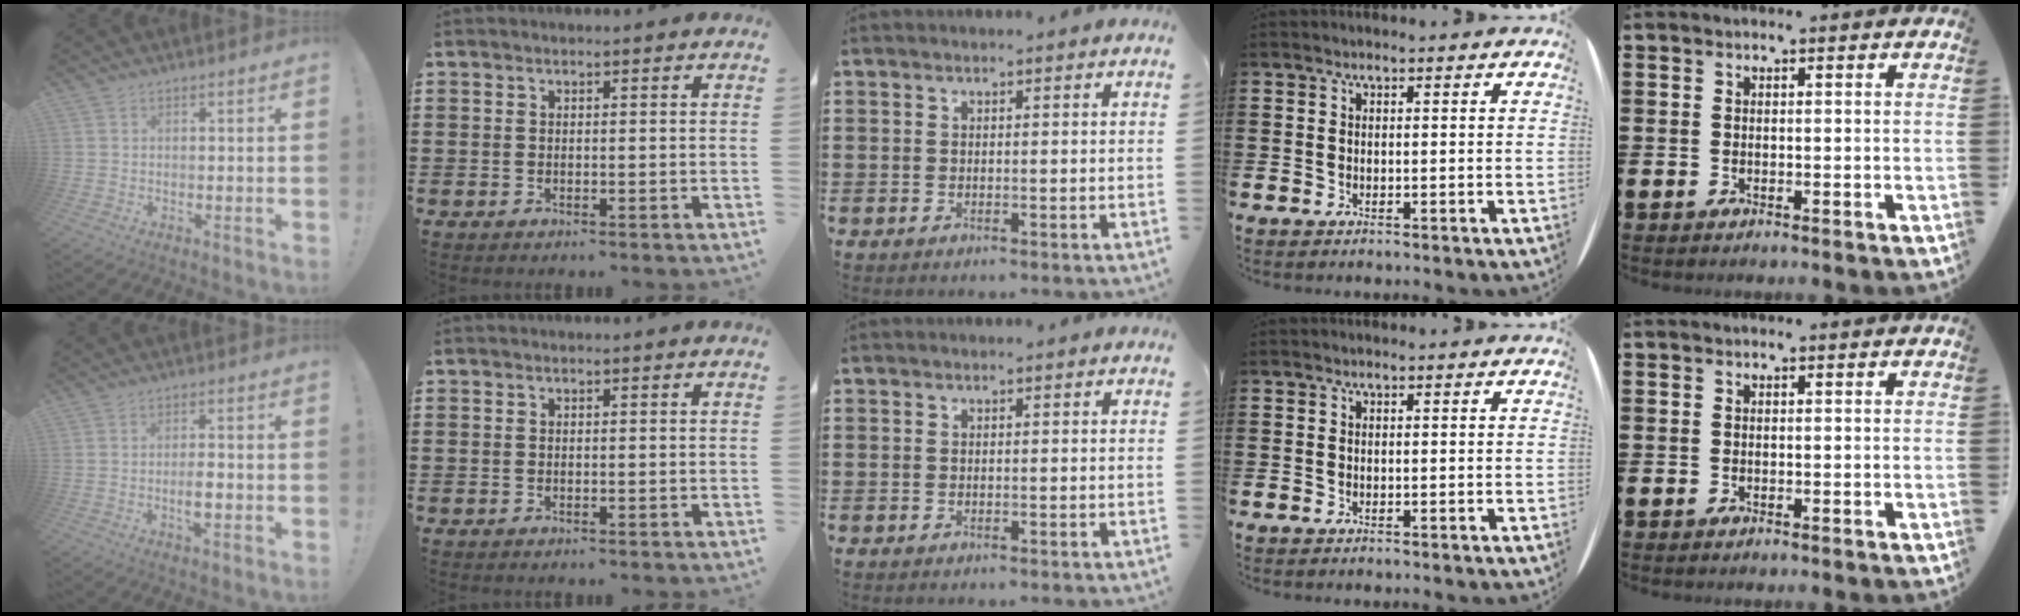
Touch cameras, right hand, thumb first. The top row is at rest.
{"thumb": {"total": 4.1, "force": [-1.3, 1.3, 3.7], "torque": [-0.065, 0.005, -0.023]}}